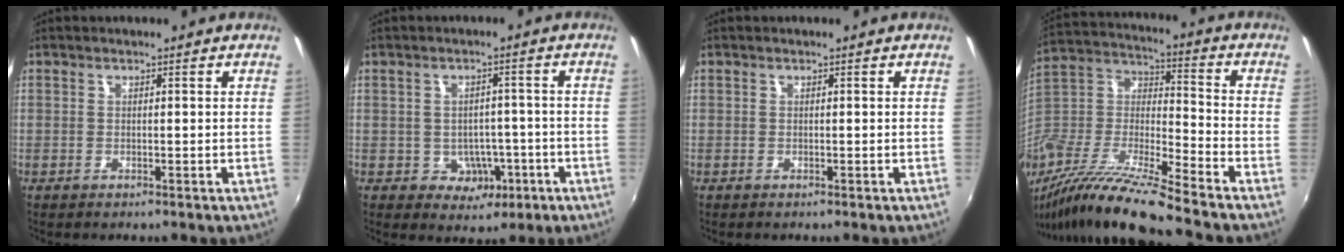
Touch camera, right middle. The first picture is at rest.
{"total": 5.7, "force": [-2.0, 4.9, 2.0], "torque": [-0.046, 0.012, -0.008]}
{"total": 0.0}
{"total": 18.9, "force": [-14.3, 1.5, 12.2], "torque": [-0.239, -0.020, -0.281]}